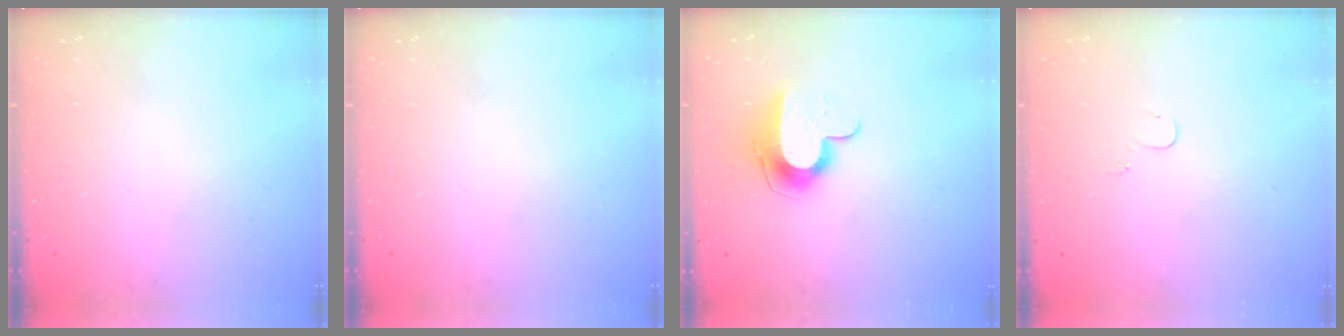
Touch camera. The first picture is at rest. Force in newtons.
{"total": 0.0}
{"total": 10.0, "press": 9.9, "slide": 0.8}
{"total": 3.3, "press": 3.3, "slide": 0.3}